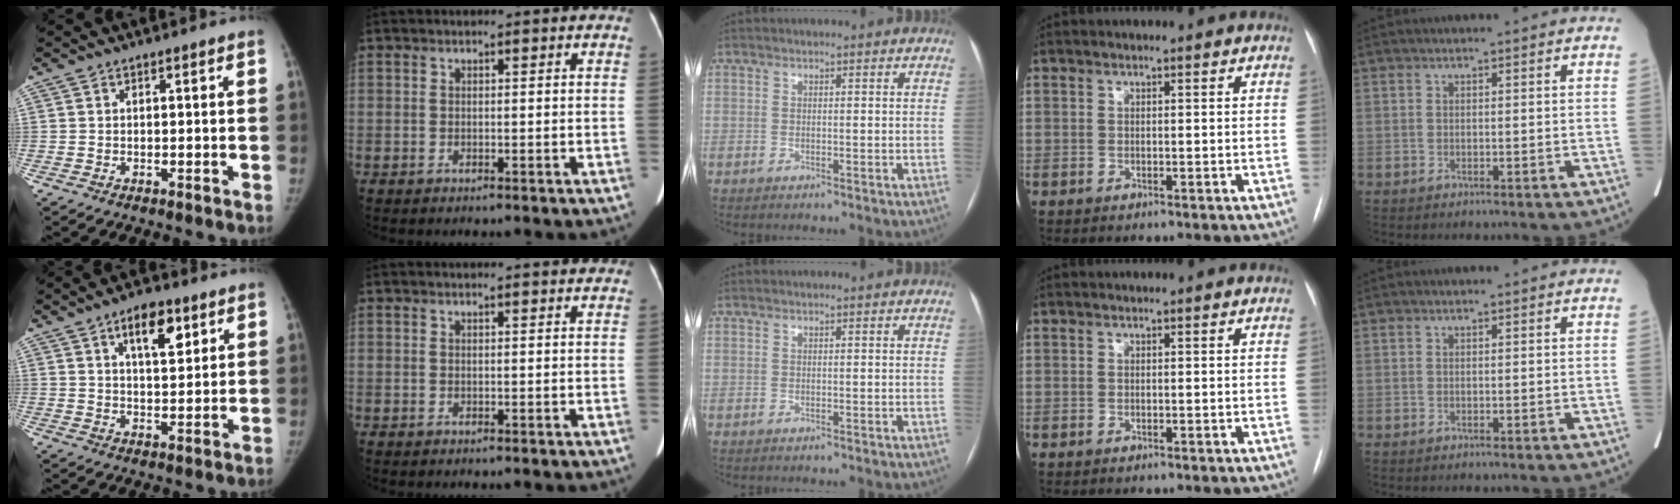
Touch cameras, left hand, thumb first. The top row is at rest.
{"thumb": {"total": 8.3, "force": [4.3, 3.7, 6.0], "torque": [-0.072, -0.022, 0.066]}, "index": {"total": 6.2, "force": [5.9, 0.8, 1.7], "torque": [-0.015, 0.016, 0.055]}}